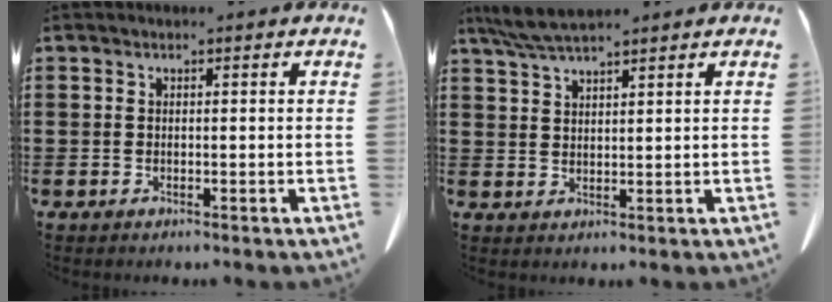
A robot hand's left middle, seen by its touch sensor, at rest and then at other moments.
{"total": 4.7, "force": [3.9, 0.5, 2.6], "torque": [-0.059, -0.005, 0.074]}